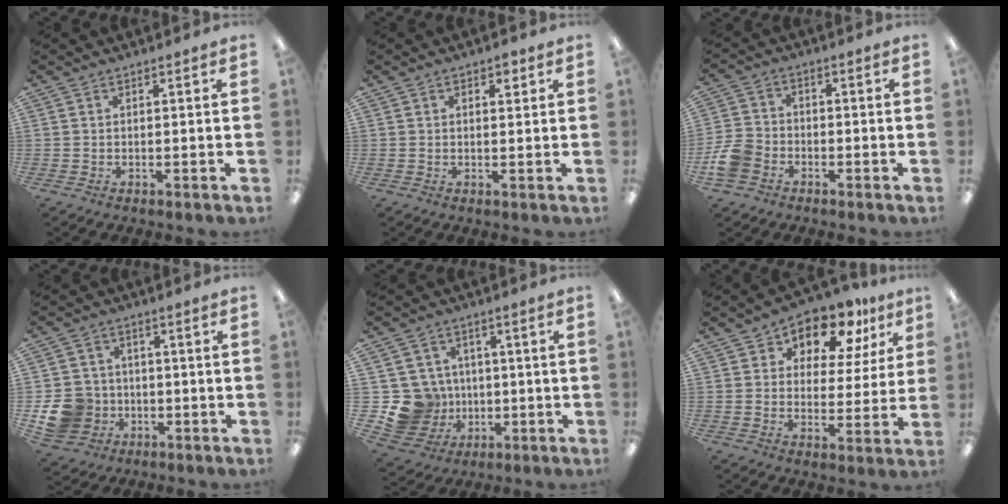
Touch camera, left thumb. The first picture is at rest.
{"total": 2.3, "force": [0.9, 1.4, 1.6], "torque": [-0.015, -0.001, 0.012]}
{"total": 7.5, "force": [-3.6, 5.6, 3.6], "torque": [-0.084, 0.021, -0.068]}
{"total": 10.4, "force": [-2.8, 9.4, 3.5], "torque": [-0.080, 0.023, -0.042]}
{"total": 13.0, "force": [-1.8, 12.3, 3.7], "torque": [-0.103, 0.013, -0.017]}
{"total": 9.7, "force": [7.6, 5.0, 3.4], "torque": [-0.068, -0.052, 0.138]}